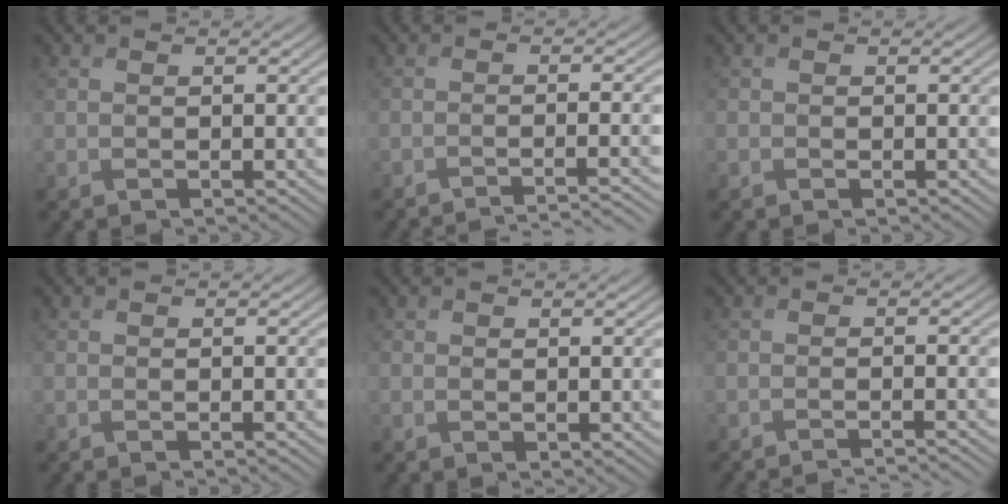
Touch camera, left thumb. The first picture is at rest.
{"total": 4.1, "force": [-3.1, 0.3, 2.7], "torque": [-0.037, 0.004, -0.060]}
{"total": 0.7, "force": [-0.3, 0.6, 0.0], "torque": [0.001, -0.005, -0.009]}
{"total": 0.0}
{"total": 0.5, "force": [0.2, 0.3, 0.4], "torque": [-0.003, -0.001, 0.005]}
{"total": 2.3, "force": [-1.8, 0.3, 1.4], "torque": [-0.007, -0.003, -0.038]}